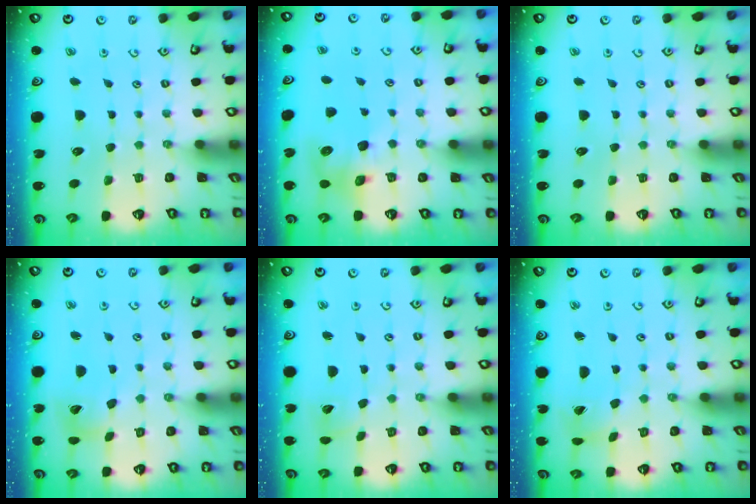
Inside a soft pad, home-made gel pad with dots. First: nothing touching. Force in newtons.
{"total": 7.3, "press": 7.2, "slide": 1.0}
{"total": 0.0}
{"total": 8.5, "press": 8.4, "slide": 1.1}
{"total": 3.0, "press": 2.9, "slide": 0.4}
{"total": 1.1, "press": 1.1, "slide": 0.2}